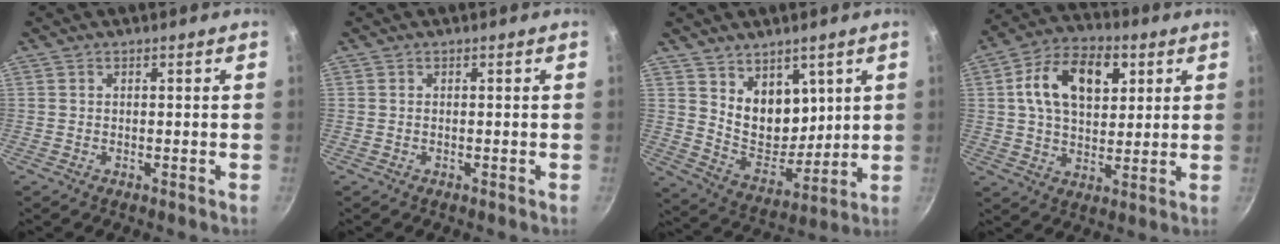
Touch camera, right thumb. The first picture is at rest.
{"total": 0.0}
{"total": 11.0, "force": [4.8, 7.6, 6.4], "torque": [-0.058, -0.046, 0.104]}
{"total": 15.3, "force": [4.4, 9.5, 11.1], "torque": [-0.166, 0.002, 0.073]}